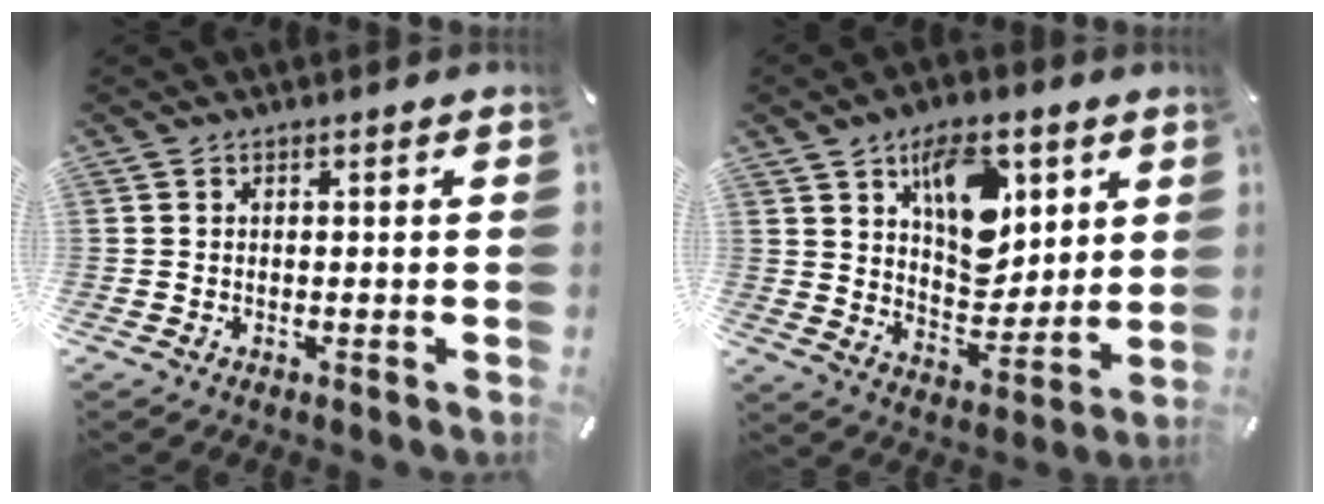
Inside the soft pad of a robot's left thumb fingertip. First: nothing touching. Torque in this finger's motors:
{"motor_torque": [2.46, 2.52, 0.68, -0.29, 0.19]}